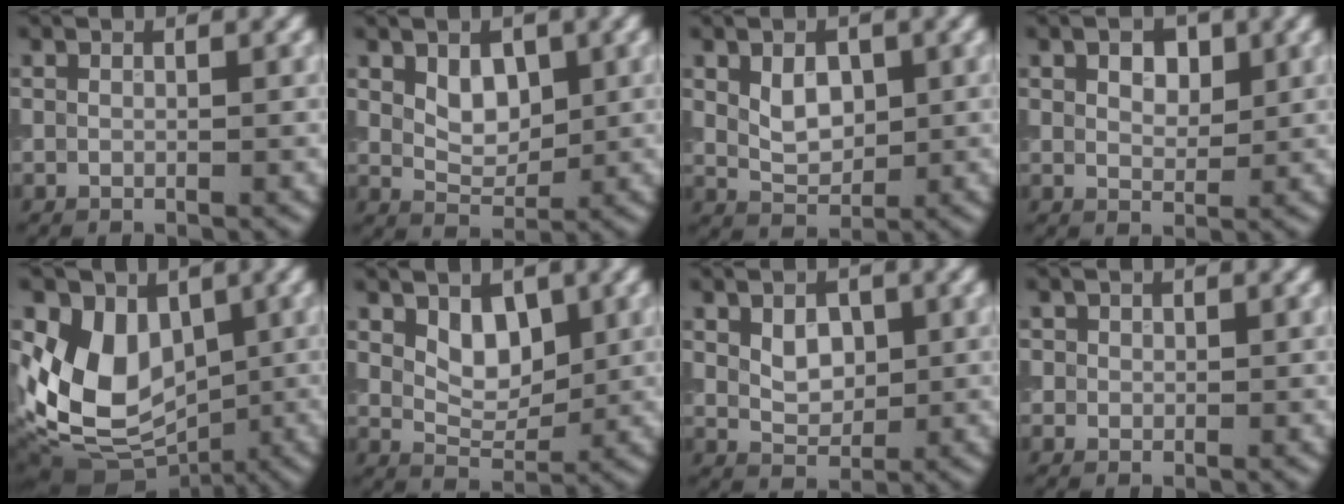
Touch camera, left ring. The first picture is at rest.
{"total": 3.0, "force": [1.0, 2.0, 2.0], "torque": [-0.032, -0.004, 0.021]}
{"total": 3.1, "force": [0.7, 2.1, 2.2], "torque": [-0.040, -0.002, 0.015]}
{"total": 2.9, "force": [1.4, 1.7, 1.9], "torque": [-0.030, 0.002, 0.023]}
{"total": 8.4, "force": [0.4, 6.5, 5.3], "torque": [-0.099, -0.020, 0.009]}
{"total": 3.2, "force": [1.3, 2.0, 2.2], "torque": [-0.036, -0.007, 0.023]}
{"total": 2.8, "force": [0.7, 2.0, 1.9], "torque": [-0.032, -0.001, 0.014]}
{"total": 0.9, "force": [0.2, 0.8, 0.1], "torque": [0.006, -0.002, -0.002]}